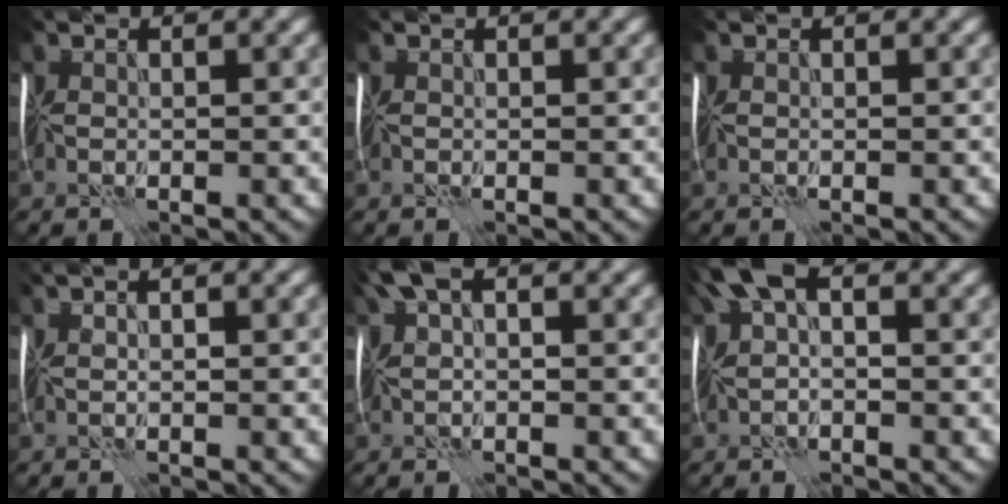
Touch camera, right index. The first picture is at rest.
{"total": 0.0}
{"total": 0.0}
{"total": 3.7, "force": [1.3, 1.7, 3.0], "torque": [-0.027, 0.023, 0.011]}
{"total": 3.3, "force": [0.5, 1.8, 2.7], "torque": [-0.060, 0.005, 0.018]}
{"total": 4.0, "force": [0.2, 2.2, 3.3], "torque": [-0.067, 0.006, 0.006]}